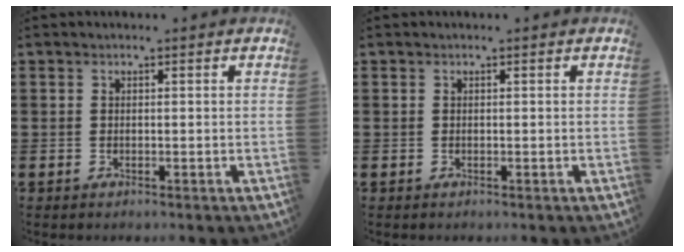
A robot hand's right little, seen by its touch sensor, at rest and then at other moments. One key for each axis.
{"total": 0.0}